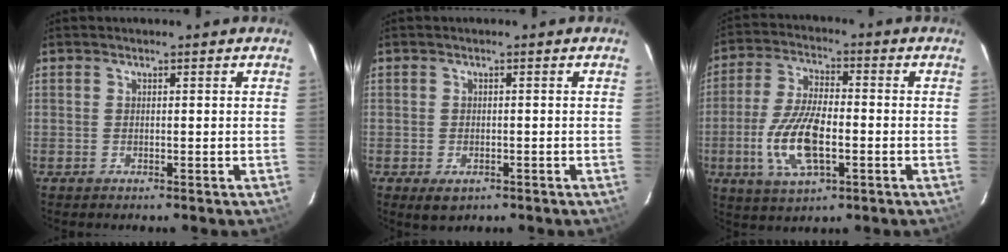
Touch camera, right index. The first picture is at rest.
{"total": 3.0, "force": [-1.5, 2.0, 1.7], "torque": [-0.032, -0.008, -0.018]}
{"total": 12.8, "force": [-3.3, 5.2, 11.2], "torque": [-0.237, -0.006, -0.061]}